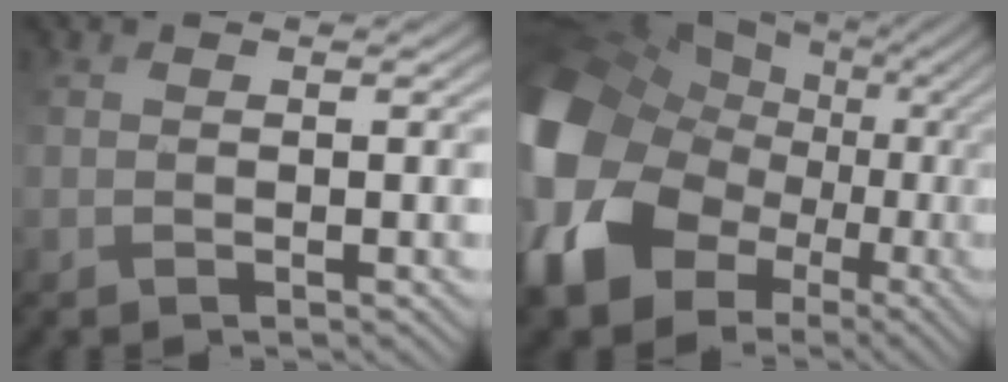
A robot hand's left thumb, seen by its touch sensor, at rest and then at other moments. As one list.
[{"total": 19.3, "force": [-3.0, 15.8, 10.7], "torque": [-0.310, -0.023, -0.062]}]